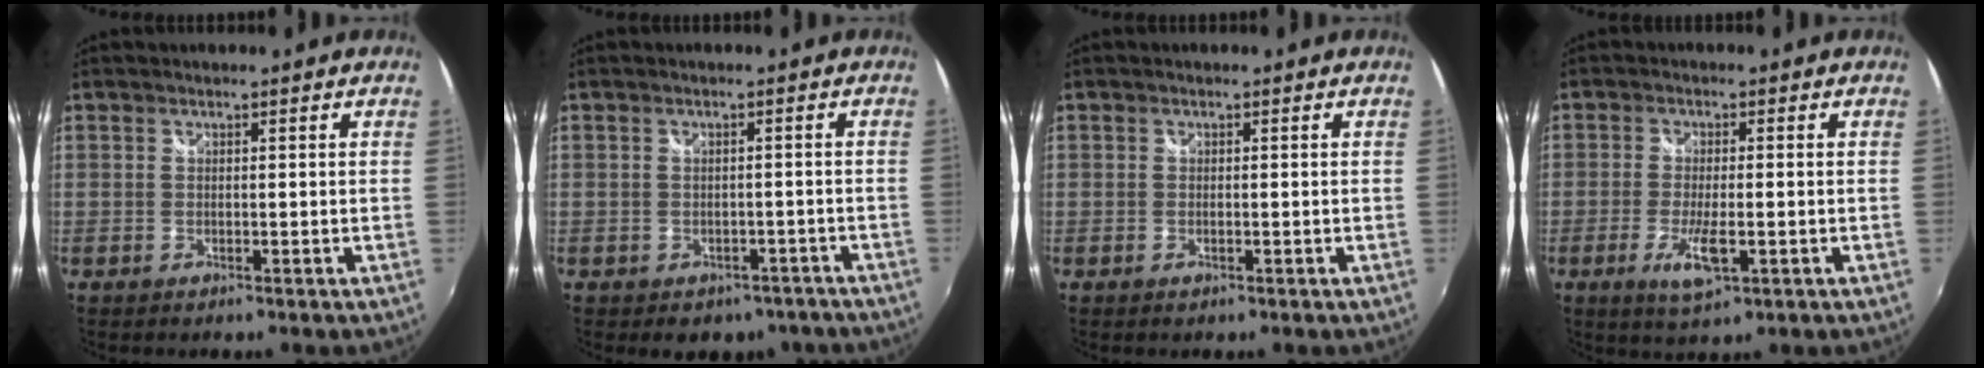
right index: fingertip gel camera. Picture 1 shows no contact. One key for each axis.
{"total": 7.5, "fx": -5.3, "fy": 4.7, "fz": 2.3, "tx": -0.036, "ty": 0.013, "tz": -0.048}
{"total": 0.5, "fx": -0.2, "fy": 0.2, "fz": 0.4, "tx": -0.008, "ty": 0.000, "tz": -0.005}
{"total": 6.4, "fx": -2.4, "fy": 1.6, "fz": 5.7, "tx": -0.120, "ty": -0.014, "tz": -0.043}